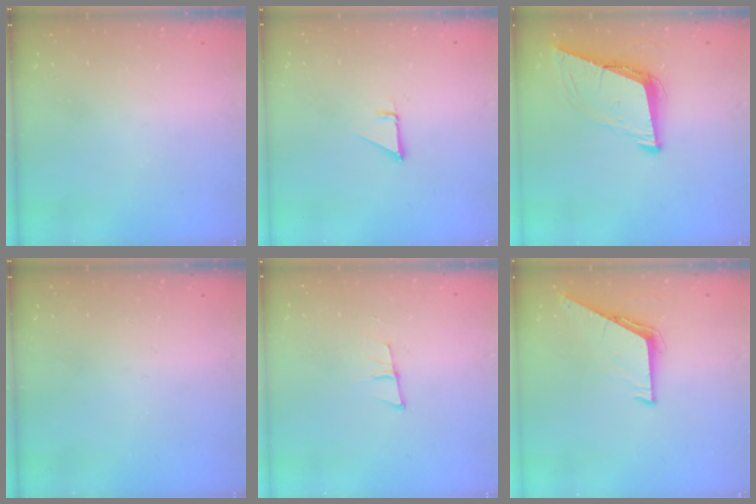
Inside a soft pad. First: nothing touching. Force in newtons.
{"total": 1.0, "press": 1.0, "slide": 0.1}
{"total": 9.0, "press": 8.2, "slide": 3.7}
{"total": 0.0}
{"total": 6.7, "press": 5.9, "slide": 3.0}
{"total": 6.6, "press": 6.6, "slide": 0.4}